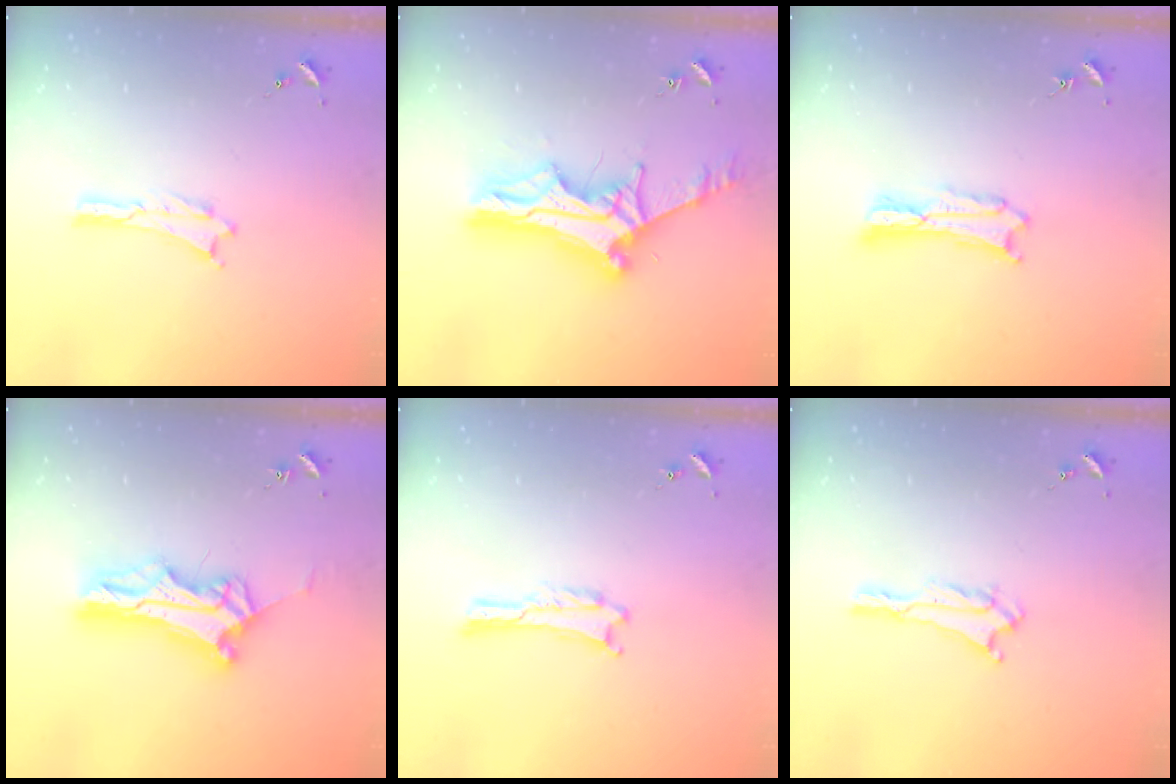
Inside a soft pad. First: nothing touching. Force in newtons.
{"total": 12.6, "press": 12.6, "slide": 1.0}
{"total": 1.8, "press": 1.8, "slide": 0.3}
{"total": 9.9, "press": 9.9, "slide": 0.8}
{"total": 0.0}
{"total": 1.0, "press": 1.0, "slide": 0.1}